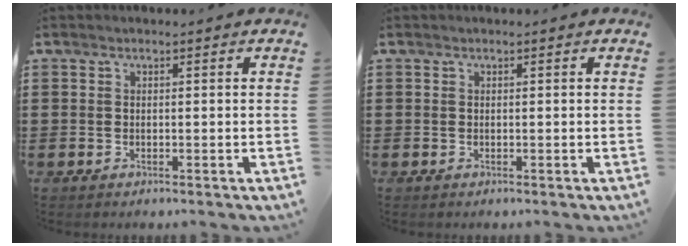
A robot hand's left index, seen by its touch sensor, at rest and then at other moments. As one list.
[{"total": 0.0}]